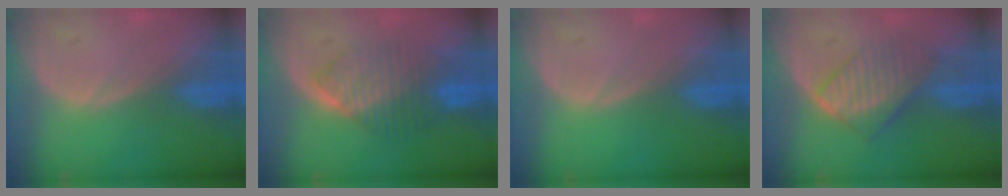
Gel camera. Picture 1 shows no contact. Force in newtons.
{"total": 6.5, "press": 6.5, "slide": 0.1}
{"total": 0.0}
{"total": 6.7, "press": 6.4, "slide": 1.9}